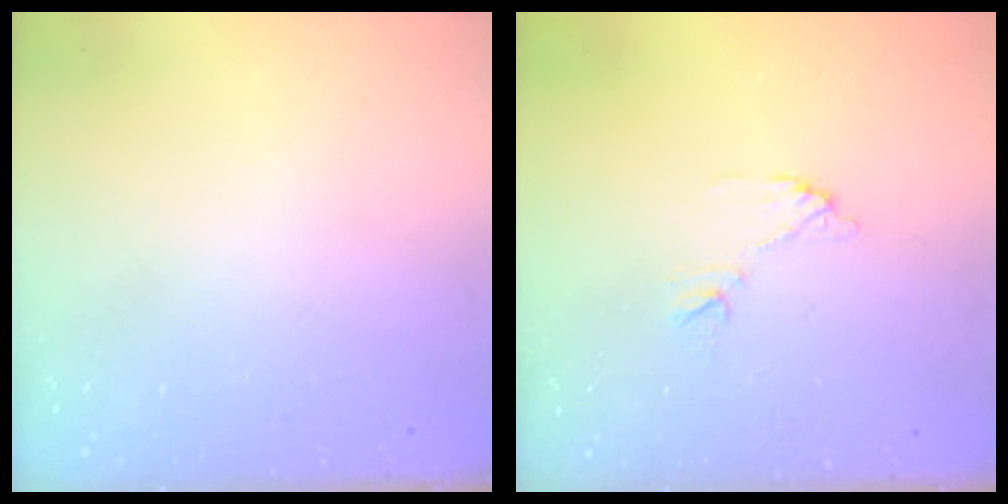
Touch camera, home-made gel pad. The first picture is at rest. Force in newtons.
{"total": 8.0, "press": 8.0, "slide": 0.2}